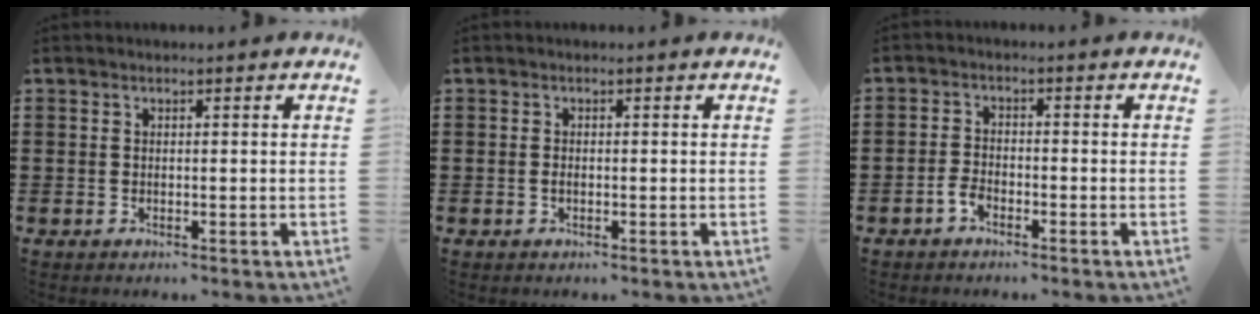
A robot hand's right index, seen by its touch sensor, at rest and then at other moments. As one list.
[{"total": 0.7, "force": [-0.2, 0.3, 0.6], "torque": [-0.013, -0.003, -0.003]}, {"total": 2.4, "force": [-1.6, 1.3, 1.2], "torque": [-0.032, 0.001, -0.034]}]